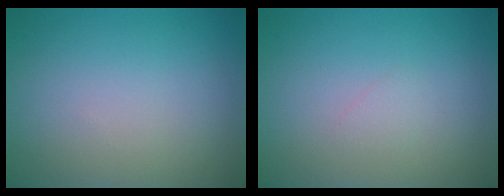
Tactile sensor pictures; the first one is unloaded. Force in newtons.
{"total": 0.6, "press": 0.6, "slide": 0.1}